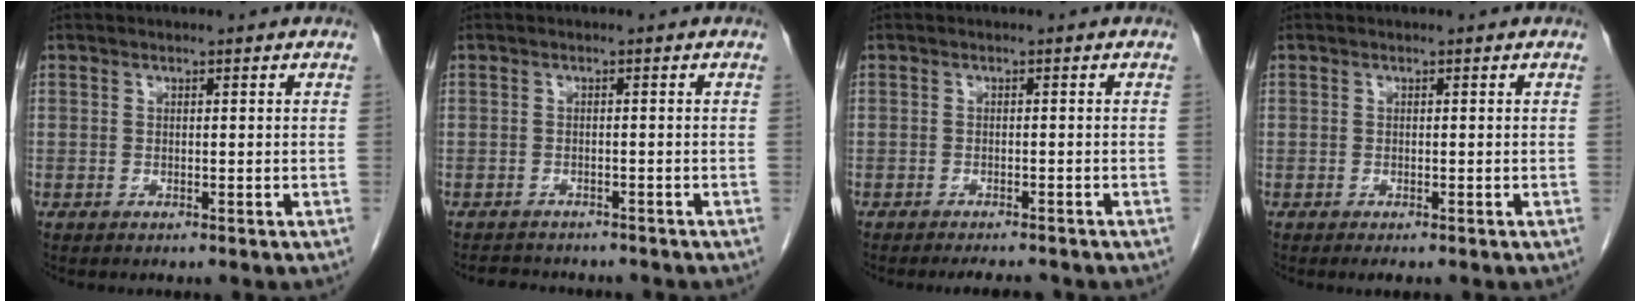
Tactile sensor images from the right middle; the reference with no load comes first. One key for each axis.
{"total": 5.3, "fx": -4.8, "fy": 1.7, "fz": 1.4, "tx": -0.025, "ty": -0.004, "tz": -0.062}
{"total": 3.7, "fx": -3.4, "fy": 0.6, "fz": 1.3, "tx": -0.017, "ty": -0.007, "tz": -0.045}
{"total": 1.1, "fx": -0.8, "fy": 0.3, "fz": 0.7, "tx": -0.011, "ty": -0.004, "tz": -0.008}